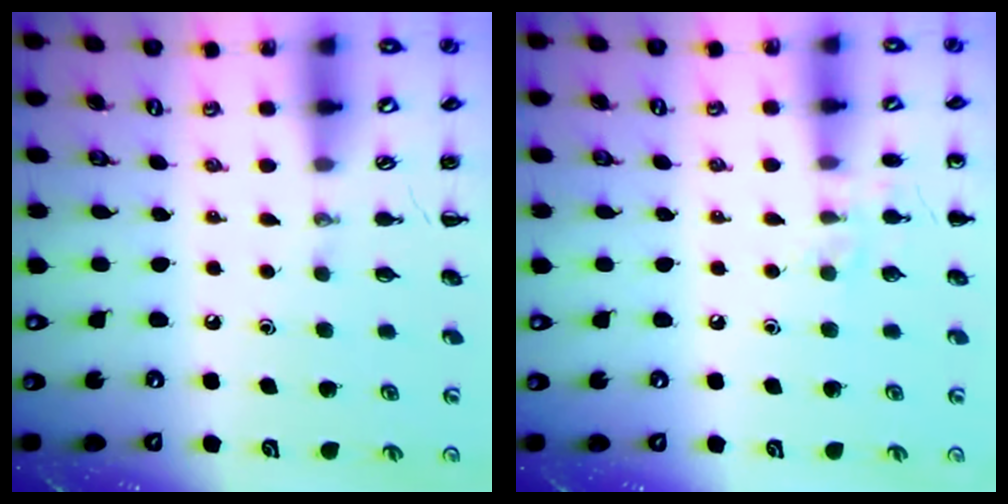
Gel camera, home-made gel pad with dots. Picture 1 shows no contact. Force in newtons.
{"total": 5.9, "press": 5.7, "slide": 1.5}